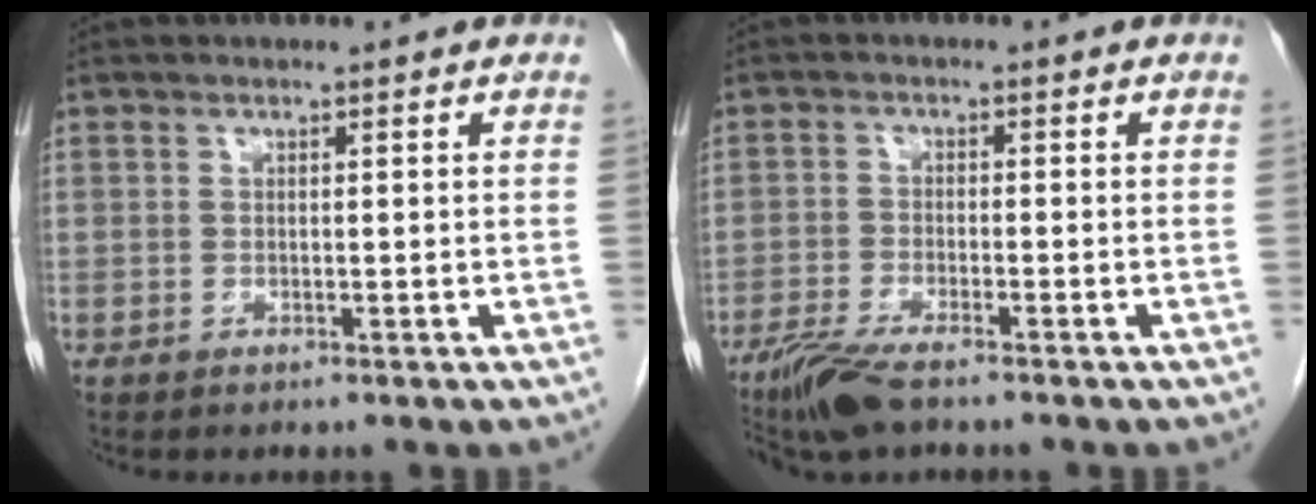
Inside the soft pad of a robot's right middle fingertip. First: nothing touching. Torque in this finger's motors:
{"motor_torque": [0.38, -0.25, 0.10, 0.04]}